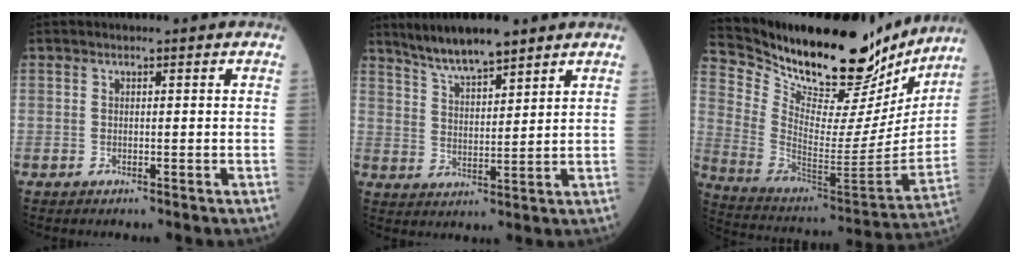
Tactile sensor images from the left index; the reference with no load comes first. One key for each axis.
{"total": 8.2, "fx": 6.9, "fy": 1.1, "fz": 4.3, "tx": -0.088, "ty": 0.010, "tz": 0.129}
{"total": 27.8, "fx": 23.7, "fy": 7.6, "fz": 12.3, "tx": -0.217, "ty": -0.038, "tz": 0.354}